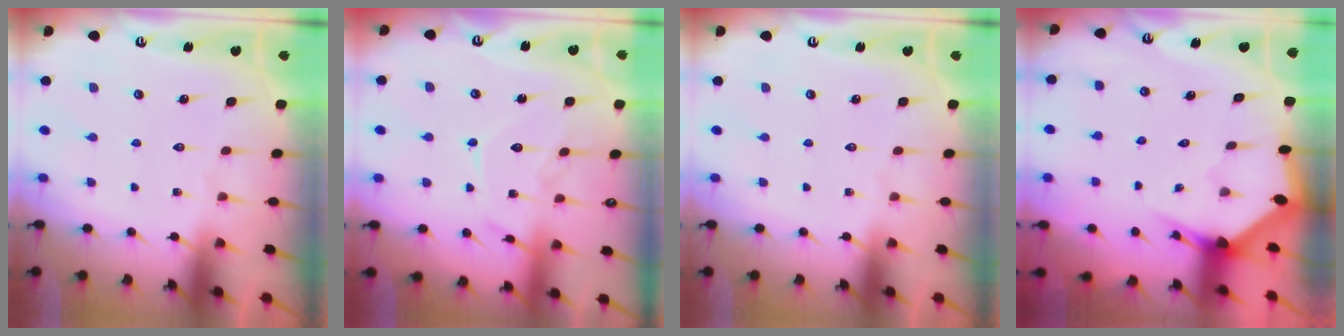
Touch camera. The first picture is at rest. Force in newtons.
{"total": 11.5, "press": 11.4, "slide": 0.3}
{"total": 0.0}
{"total": 2.8, "press": 2.8, "slide": 0.1}